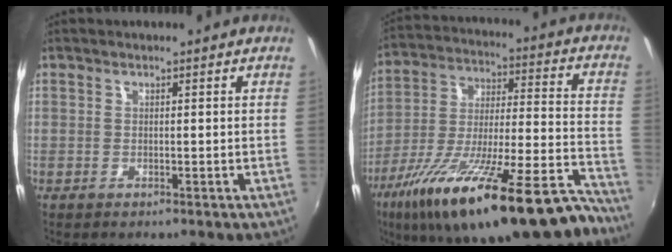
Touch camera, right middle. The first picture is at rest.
{"total": 31.4, "force": [-22.1, 7.3, 21.1], "torque": [-0.337, -0.056, -0.338]}